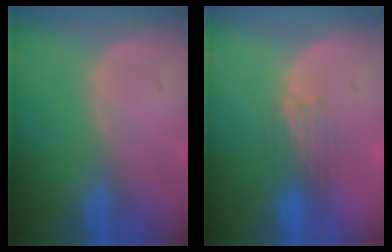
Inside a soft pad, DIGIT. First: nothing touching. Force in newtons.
{"total": 3.7, "press": 3.2, "slide": 1.8}